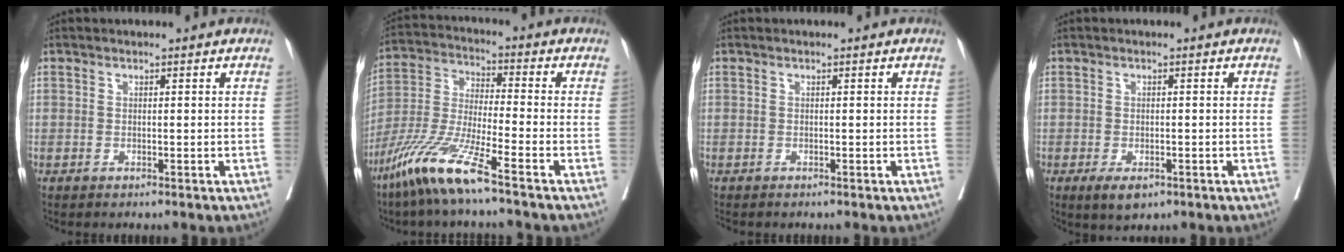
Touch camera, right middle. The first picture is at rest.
{"total": 11.3, "force": [-7.6, -0.1, 8.3], "torque": [-0.178, -0.029, -0.158]}
{"total": 1.1, "force": [-1.1, 0.3, 0.3], "torque": [-0.008, -0.003, -0.016]}
{"total": 3.6, "force": [-2.0, 1.6, 2.5], "torque": [-0.042, -0.005, -0.027]}